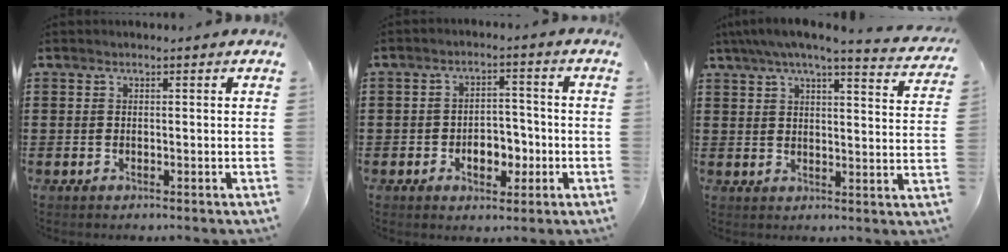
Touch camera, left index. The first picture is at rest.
{"total": 5.2, "force": [-1.8, 3.4, 3.5], "torque": [-0.057, 0.008, -0.035]}
{"total": 5.2, "force": [4.2, 0.2, 3.1], "torque": [-0.079, -0.019, 0.068]}